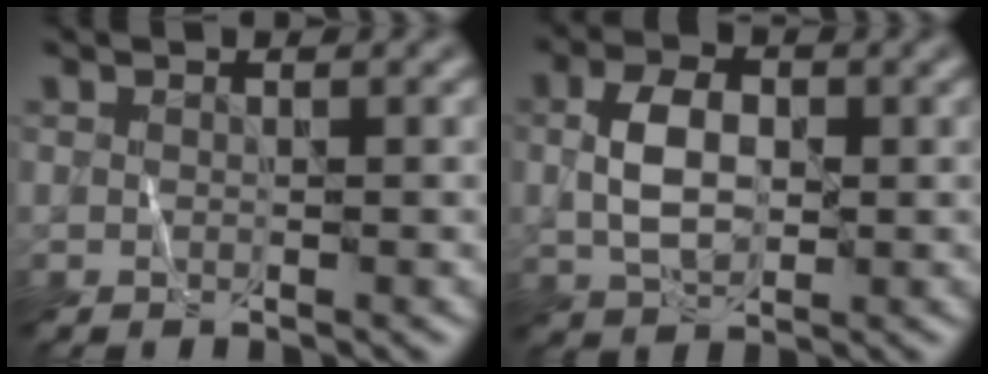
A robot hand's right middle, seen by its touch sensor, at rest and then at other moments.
{"total": 4.5, "force": [0.0, 2.8, 3.5], "torque": [-0.069, 0.004, -0.001]}